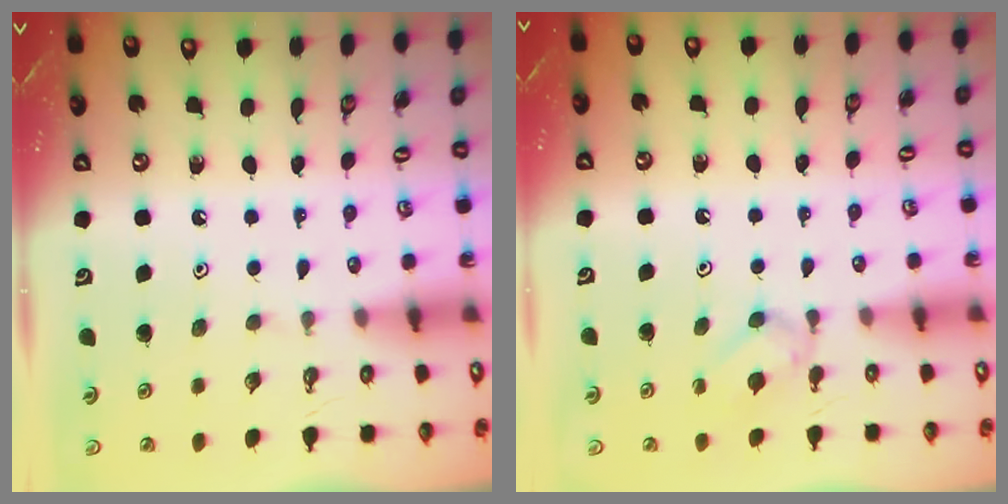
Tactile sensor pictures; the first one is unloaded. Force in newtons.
{"total": 3.4, "press": 3.3, "slide": 0.7}